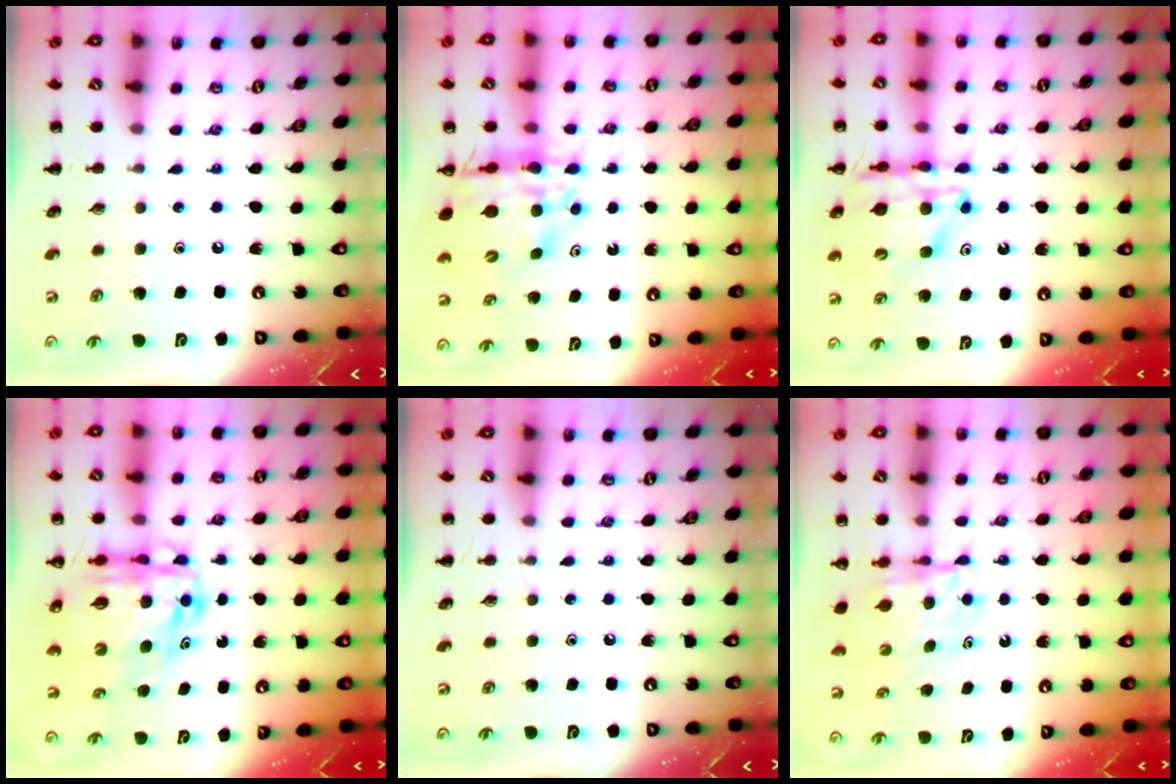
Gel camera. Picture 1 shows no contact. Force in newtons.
{"total": 13.5, "press": 12.9, "slide": 3.9}
{"total": 13.0, "press": 12.5, "slide": 3.7}
{"total": 10.2, "press": 9.8, "slide": 3.1}
{"total": 0.0}
{"total": 5.0, "press": 5.0, "slide": 0.1}